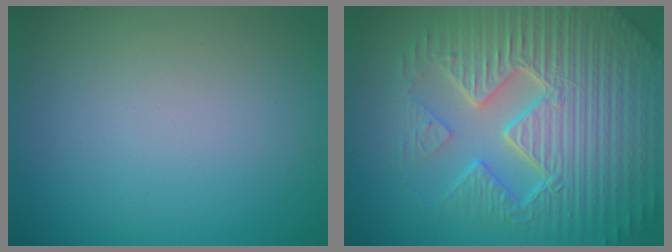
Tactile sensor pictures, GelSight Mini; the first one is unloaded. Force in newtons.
{"total": 9.8, "press": 6.9, "slide": 7.0}